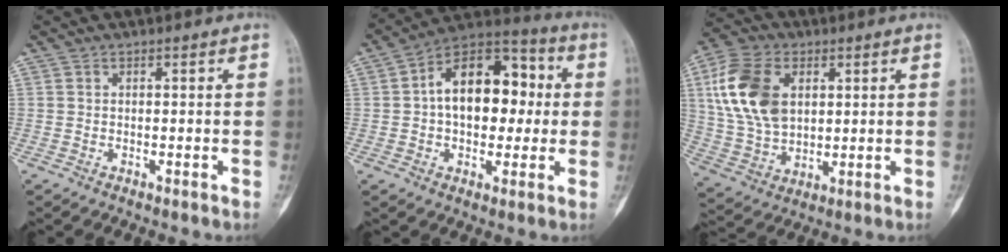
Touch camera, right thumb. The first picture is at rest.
{"total": 17.3, "force": [1.5, 11.0, 13.3], "torque": [-0.163, 0.037, 0.016]}
{"total": 16.0, "force": [4.3, 10.5, 11.3], "torque": [-0.215, -0.002, 0.086]}